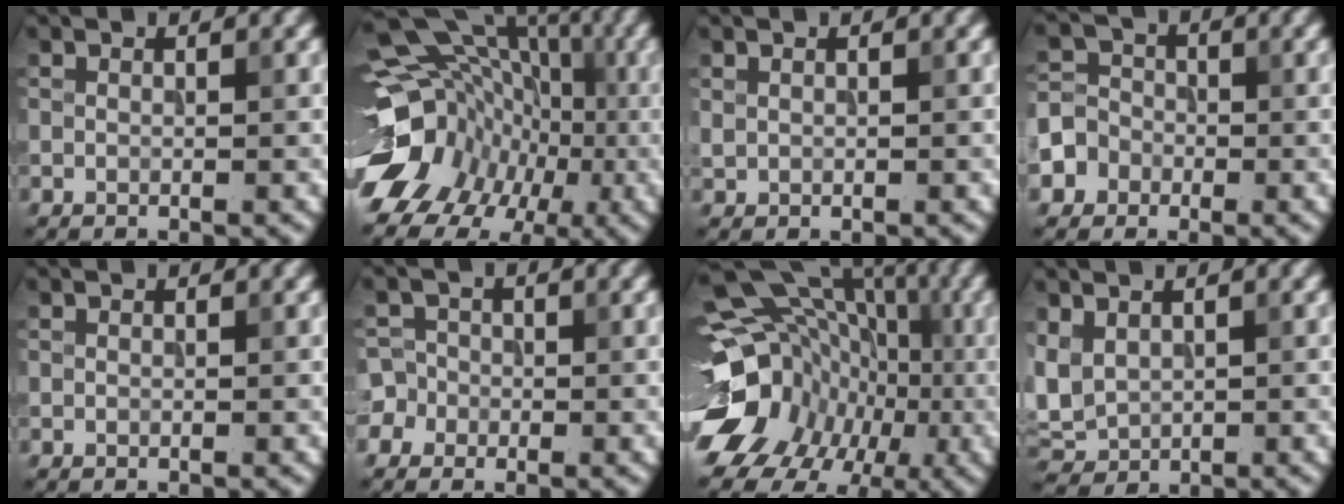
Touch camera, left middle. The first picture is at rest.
{"total": 15.3, "force": [-2.5, 12.6, 8.4], "torque": [-0.151, 0.007, -0.054]}
{"total": 0.6, "force": [0.3, 0.4, 0.2], "torque": [-0.003, 0.002, 0.006]}
{"total": 3.9, "force": [-1.8, 3.5, 0.5], "torque": [0.017, 0.003, -0.042]}
{"total": 0.0}
{"total": 3.9, "force": [-1.9, 3.4, 0.5], "torque": [0.011, 0.009, -0.049]}
{"total": 17.5, "force": [-3.5, 14.3, 9.4], "torque": [-0.156, 0.000, -0.064]}
{"total": 3.2, "force": [0.6, 2.4, 2.0], "torque": [-0.054, 0.001, 0.012]}